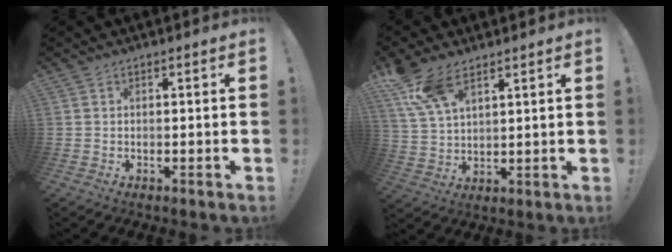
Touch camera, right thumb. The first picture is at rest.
{"total": 10.1, "force": [6.9, 4.5, 5.8], "torque": [-0.110, -0.028, 0.135]}